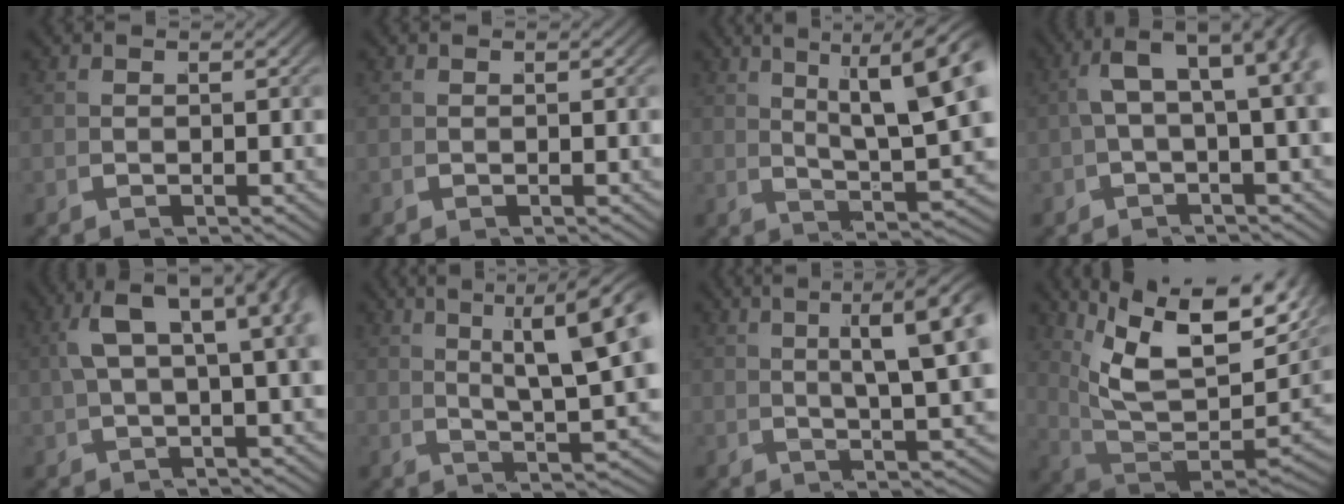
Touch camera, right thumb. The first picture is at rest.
{"total": 0.0}
{"total": 10.4, "force": [3.6, 4.2, 8.8], "torque": [-0.095, 0.013, 0.040]}
{"total": 5.8, "force": [1.1, 2.5, 5.1], "torque": [-0.072, 0.032, -0.002]}
{"total": 6.9, "force": [2.2, 2.8, 5.9], "torque": [-0.091, 0.027, 0.026]}
{"total": 9.5, "force": [3.4, 3.4, 8.2], "torque": [-0.085, 0.016, 0.037]}
{"total": 8.1, "force": [3.4, 1.9, 7.1], "torque": [-0.070, 0.032, 0.037]}
{"total": 14.5, "force": [2.1, 8.5, 11.5], "torque": [-0.174, -0.018, 0.029]}